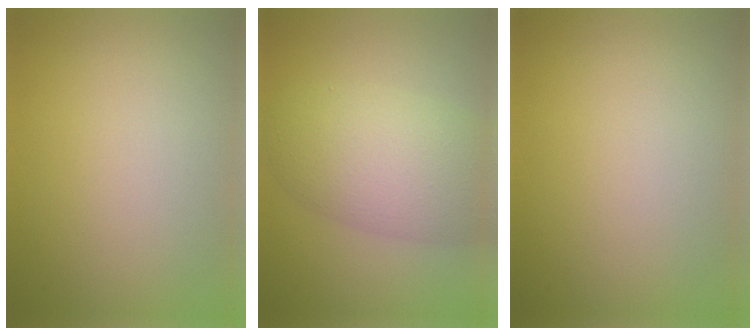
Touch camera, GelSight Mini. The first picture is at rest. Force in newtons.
{"total": 6.9, "press": 6.9, "slide": 0.0}
{"total": 0.0}